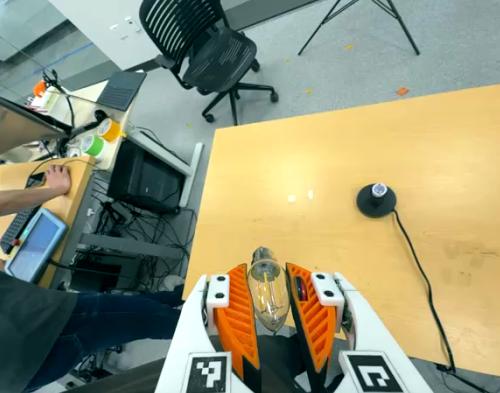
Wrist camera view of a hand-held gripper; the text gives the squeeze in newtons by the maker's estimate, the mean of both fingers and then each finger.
{"total": 13.5, "left": 14.7, "right": 12.3}